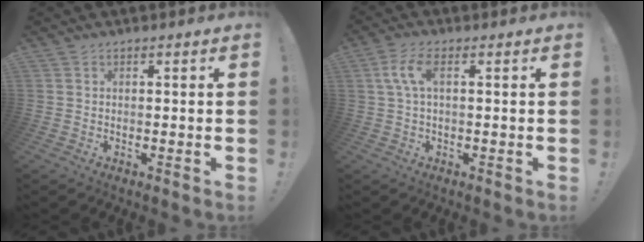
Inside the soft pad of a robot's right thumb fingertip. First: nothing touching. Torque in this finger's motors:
{"motor_torque": [1.48, 1.48, 1.37, 0.48, 0.56]}